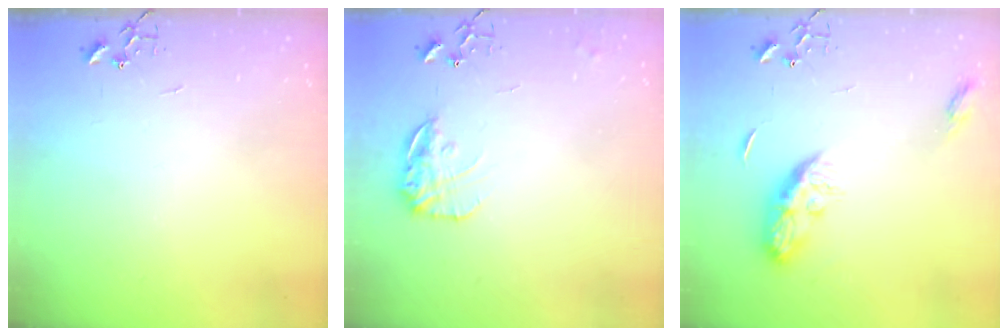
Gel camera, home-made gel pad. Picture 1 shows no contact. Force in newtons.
{"total": 12.9, "press": 12.8, "slide": 0.6}
{"total": 9.3, "press": 9.3, "slide": 0.3}